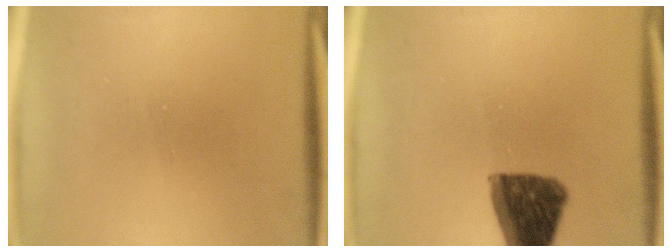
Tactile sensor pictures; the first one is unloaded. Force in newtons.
{"total": 12.9}